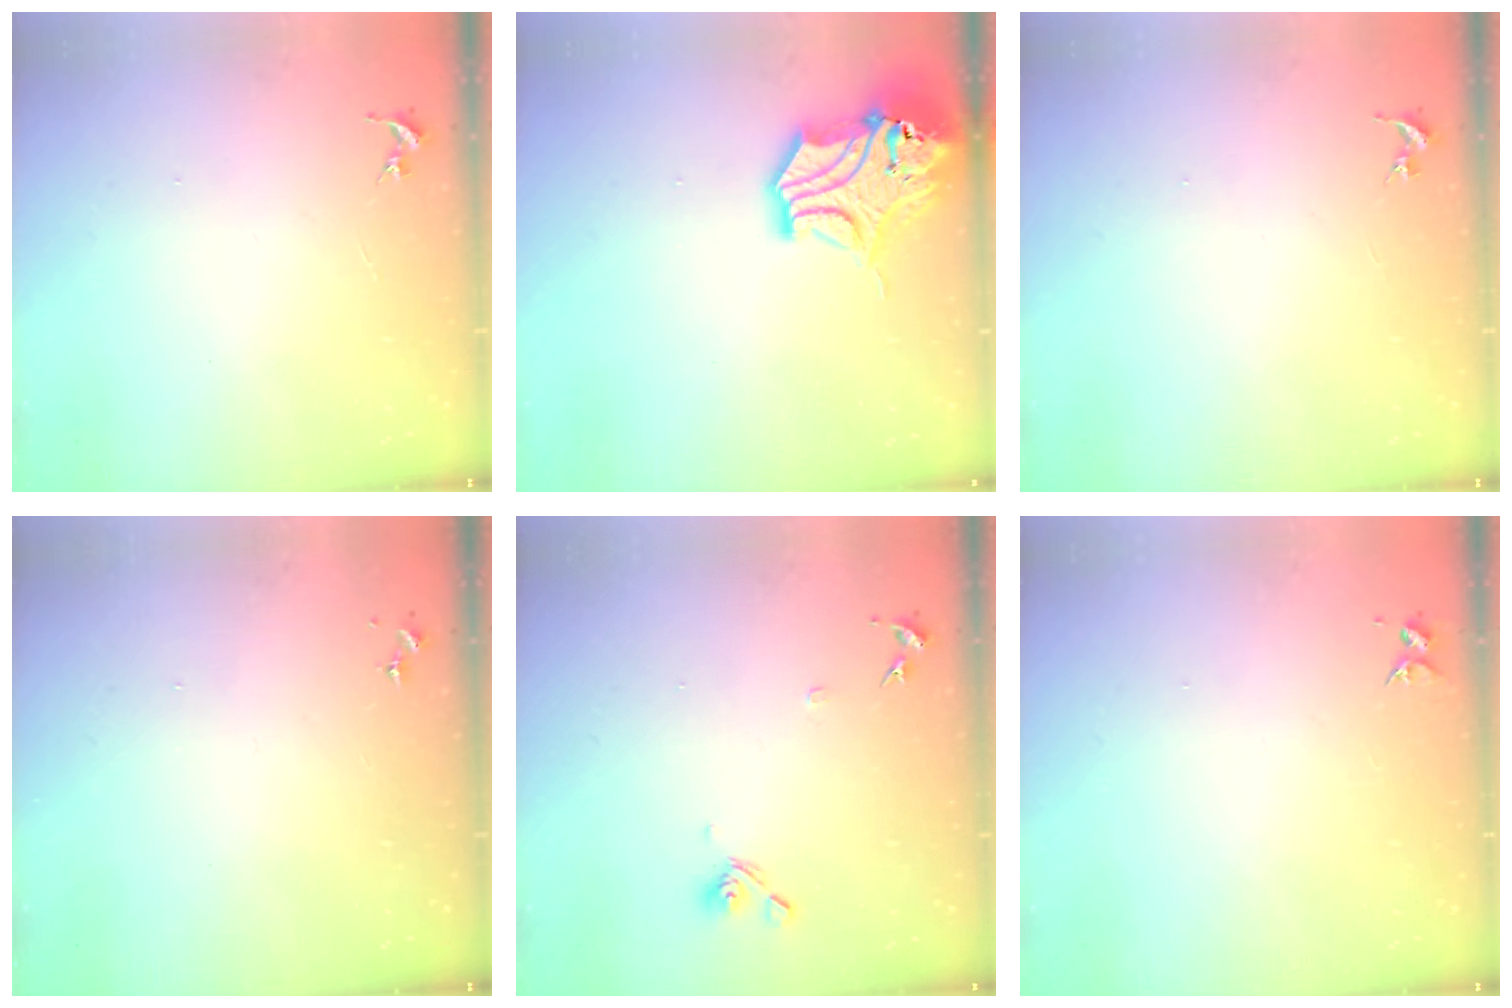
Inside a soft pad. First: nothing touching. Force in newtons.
{"total": 15.4, "press": 15.3, "slide": 2.2}
{"total": 0.0}
{"total": 0.0}
{"total": 7.5, "press": 7.3, "slide": 1.6}
{"total": 3.3, "press": 3.3, "slide": 0.4}